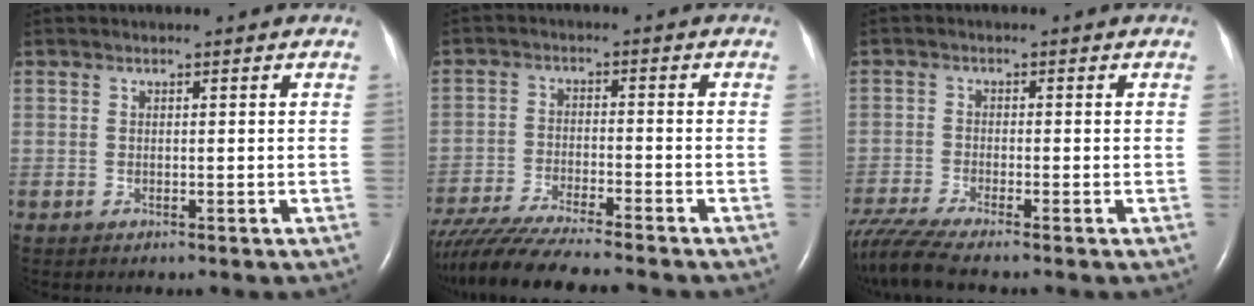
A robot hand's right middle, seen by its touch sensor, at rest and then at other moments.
{"total": 14.0, "force": [-12.4, 0.1, 6.5], "torque": [-0.109, -0.028, -0.205]}
{"total": 6.8, "force": [-5.9, -0.8, 3.2], "torque": [-0.065, -0.021, -0.109]}